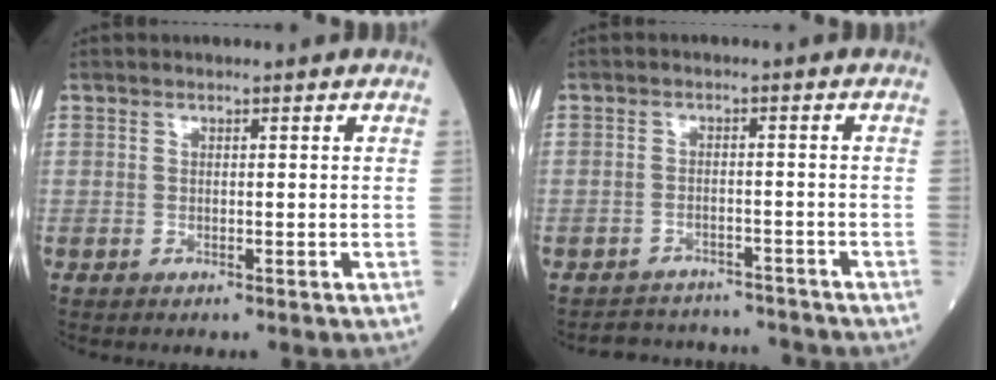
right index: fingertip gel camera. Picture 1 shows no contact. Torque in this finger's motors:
{"motor_torque": [-0.67, -0.74, -1.05, -0.19]}